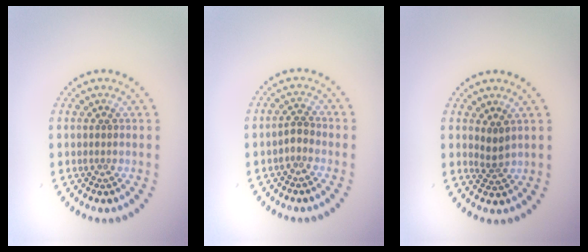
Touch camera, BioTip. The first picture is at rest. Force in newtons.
{"total": 1.2, "press": 1.0, "slide": 0.6}
{"total": 1.8, "press": 1.2, "slide": 1.3}